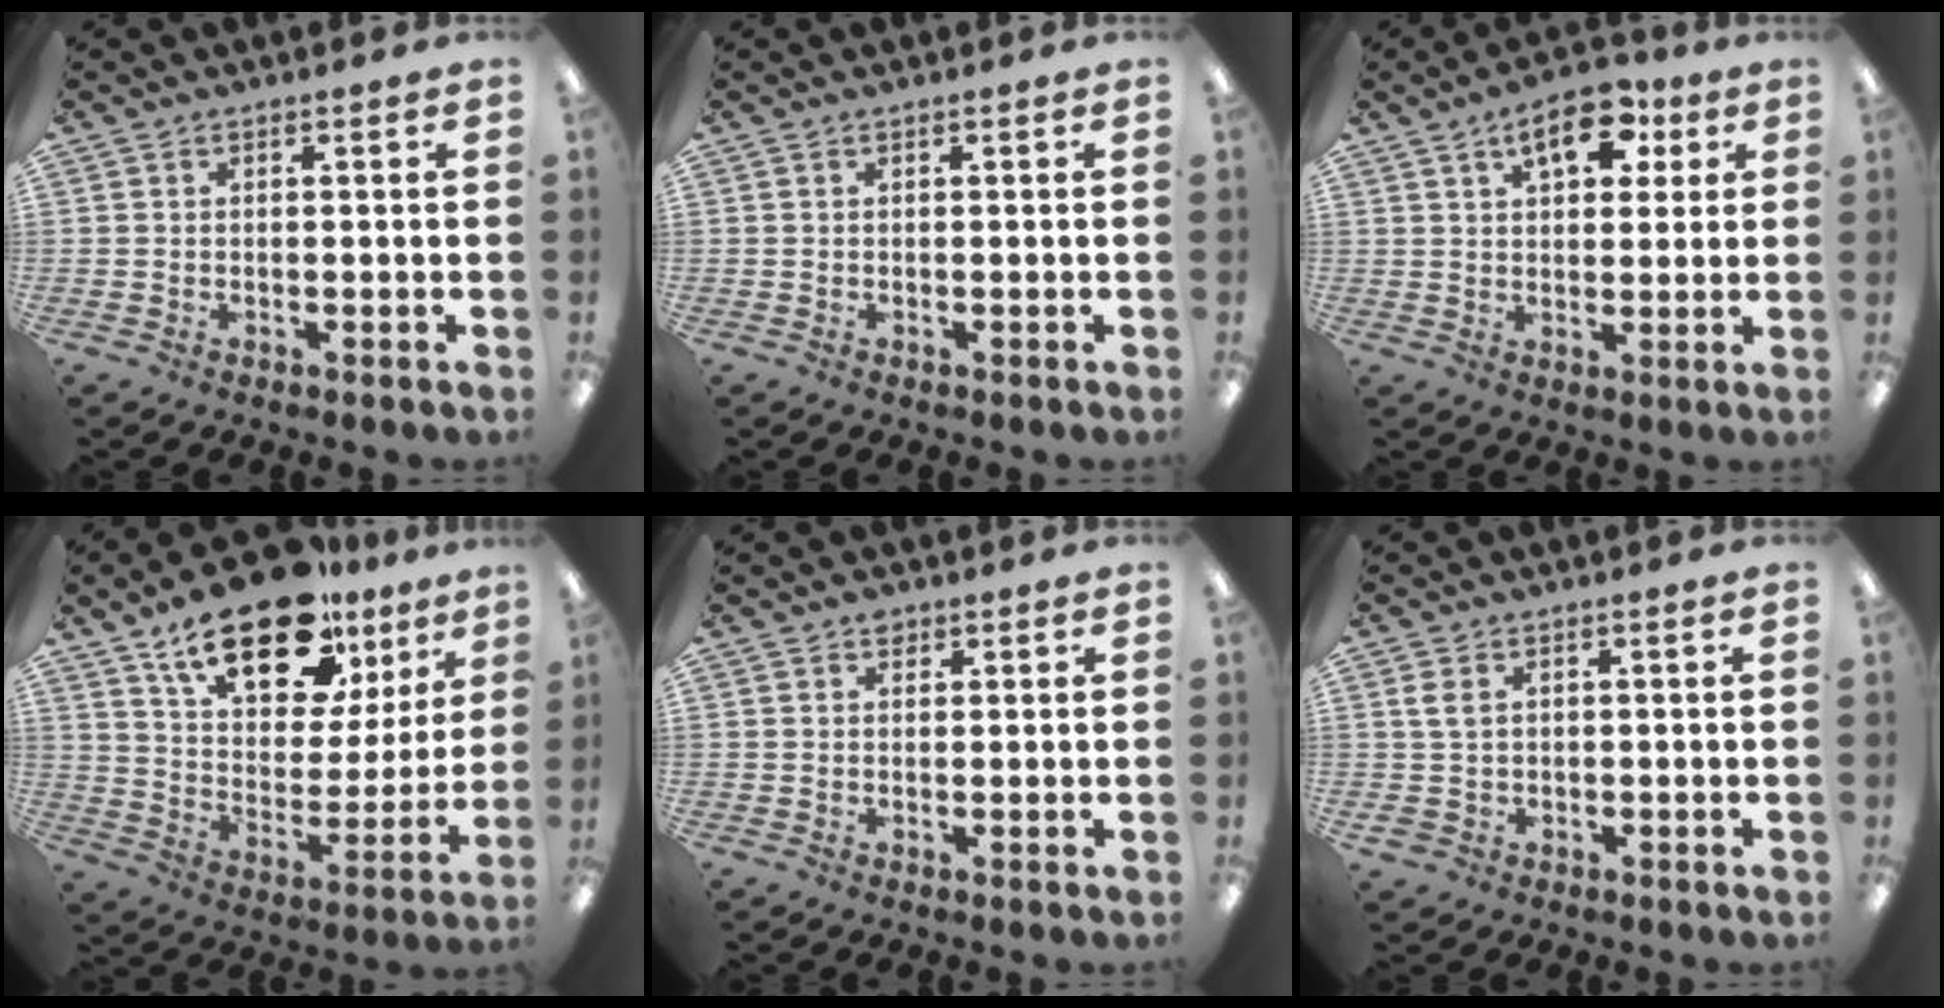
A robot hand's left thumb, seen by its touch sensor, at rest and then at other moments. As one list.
[{"total": 0.0}, {"total": 11.1, "force": [5.3, 6.1, 7.7], "torque": [-0.094, -0.016, 0.088]}, {"total": 22.1, "force": [15.3, 9.9, 12.5], "torque": [-0.204, -0.084, 0.265]}, {"total": 1.5, "force": [1.0, 1.1, 0.5], "torque": [-0.003, 0.000, 0.015]}, {"total": 3.7, "force": [0.7, 2.8, 2.3], "torque": [-0.054, 0.005, 0.010]}]